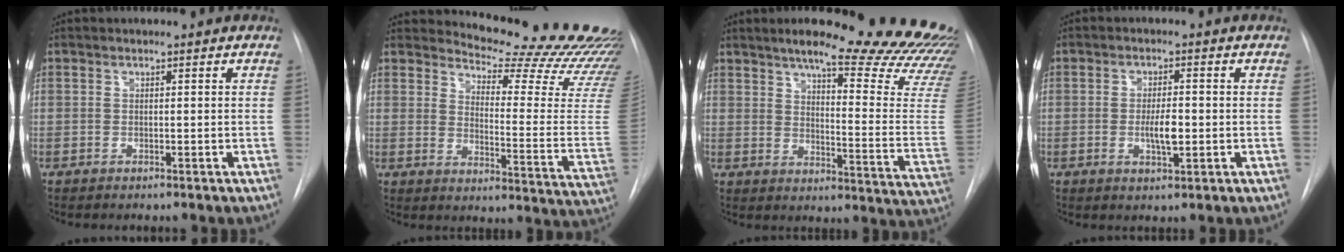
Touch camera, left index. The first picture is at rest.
{"total": 21.3, "force": [20.6, 0.9, 5.2], "torque": [-0.077, -0.160, 0.235]}
{"total": 27.2, "force": [23.5, 1.7, 13.7], "torque": [-0.154, -0.116, 0.278]}
{"total": 4.1, "force": [-0.6, 1.2, 3.9], "torque": [-0.069, -0.002, -0.007]}